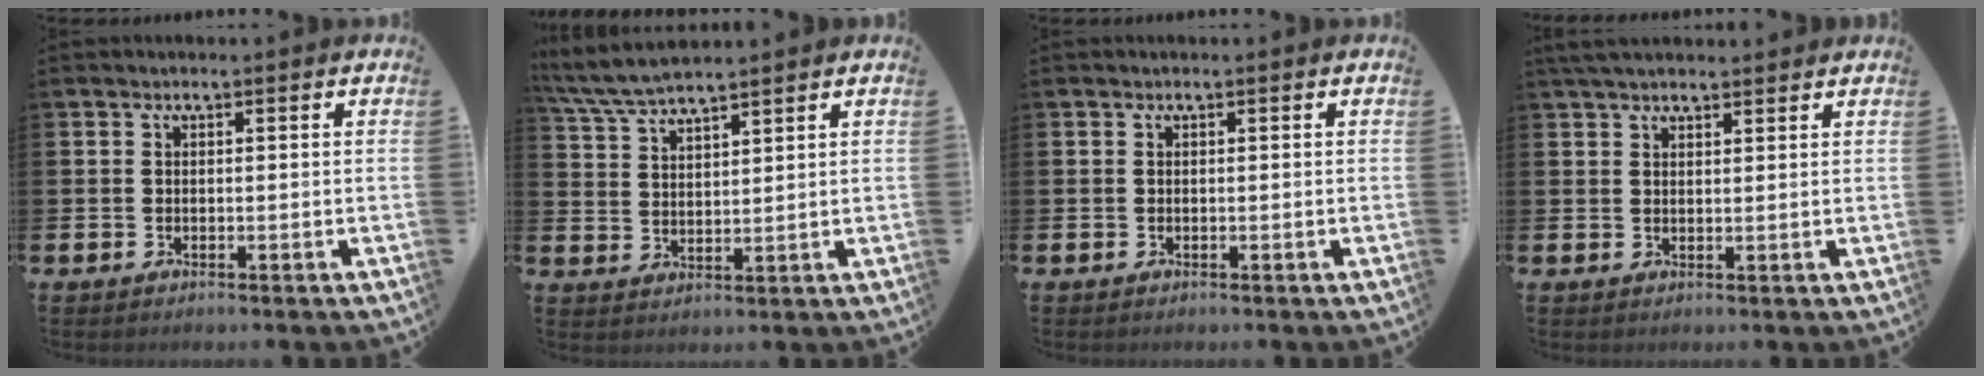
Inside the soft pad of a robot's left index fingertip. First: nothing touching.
{"total": 5.8, "force": [5.5, 0.6, 1.7], "torque": [-0.054, -0.019, 0.100]}
{"total": 0.0}
{"total": 3.3, "force": [3.0, 0.9, 1.2], "torque": [-0.025, -0.005, 0.055]}